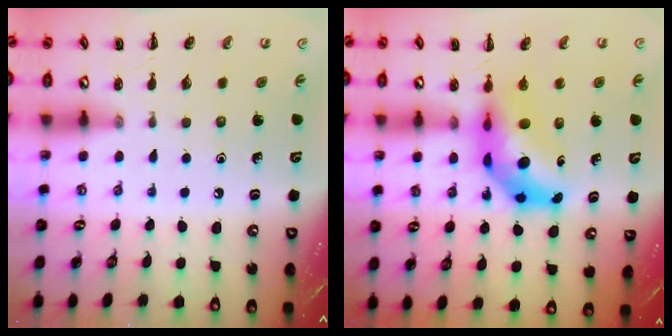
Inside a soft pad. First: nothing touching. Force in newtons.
{"total": 9.4, "press": 9.0, "slide": 2.7}